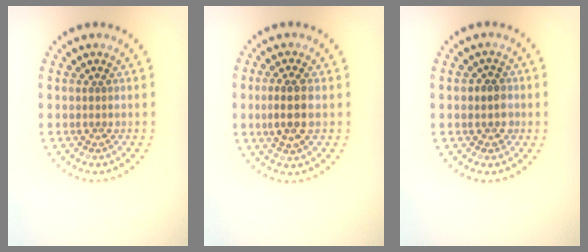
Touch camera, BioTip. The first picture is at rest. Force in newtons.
{"total": 3.1, "press": 3.1, "slide": 0.7}
{"total": 1.3, "press": 1.3, "slide": 0.4}